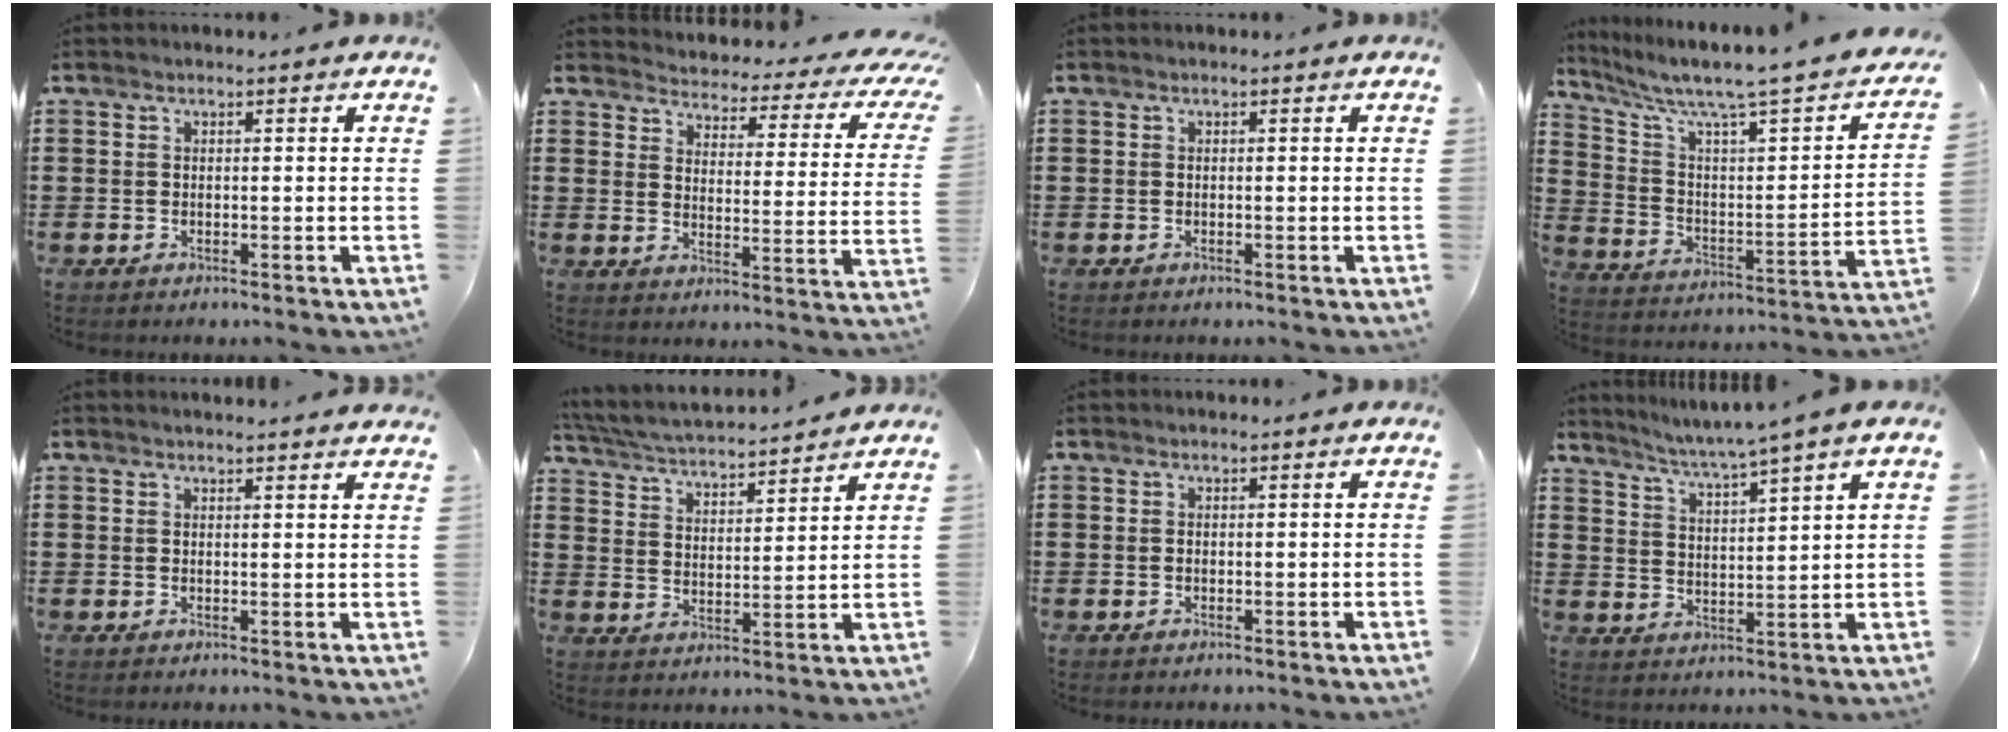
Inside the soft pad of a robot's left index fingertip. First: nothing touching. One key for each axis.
{"total": 2.7, "fx": 2.5, "fy": 0.5, "fz": 0.8, "tx": -0.036, "ty": -0.028, "tz": 0.035}
{"total": 0.0}
{"total": 5.6, "fx": 4.3, "fy": 0.2, "fz": 3.5, "tx": -0.090, "ty": -0.045, "tz": 0.062}
{"total": 1.6, "fx": 1.6, "fy": -0.2, "fz": 0.2, "tx": -0.007, "ty": 0.000, "tz": 0.031}
{"total": 4.3, "fx": 4.2, "fy": 0.0, "fz": 1.1, "tx": -0.044, "ty": -0.029, "tz": 0.069}
{"total": 0.0}
{"total": 3.6, "fx": 3.1, "fy": -1.3, "fz": 1.3, "tx": -0.040, "ty": -0.030, "tz": 0.046}